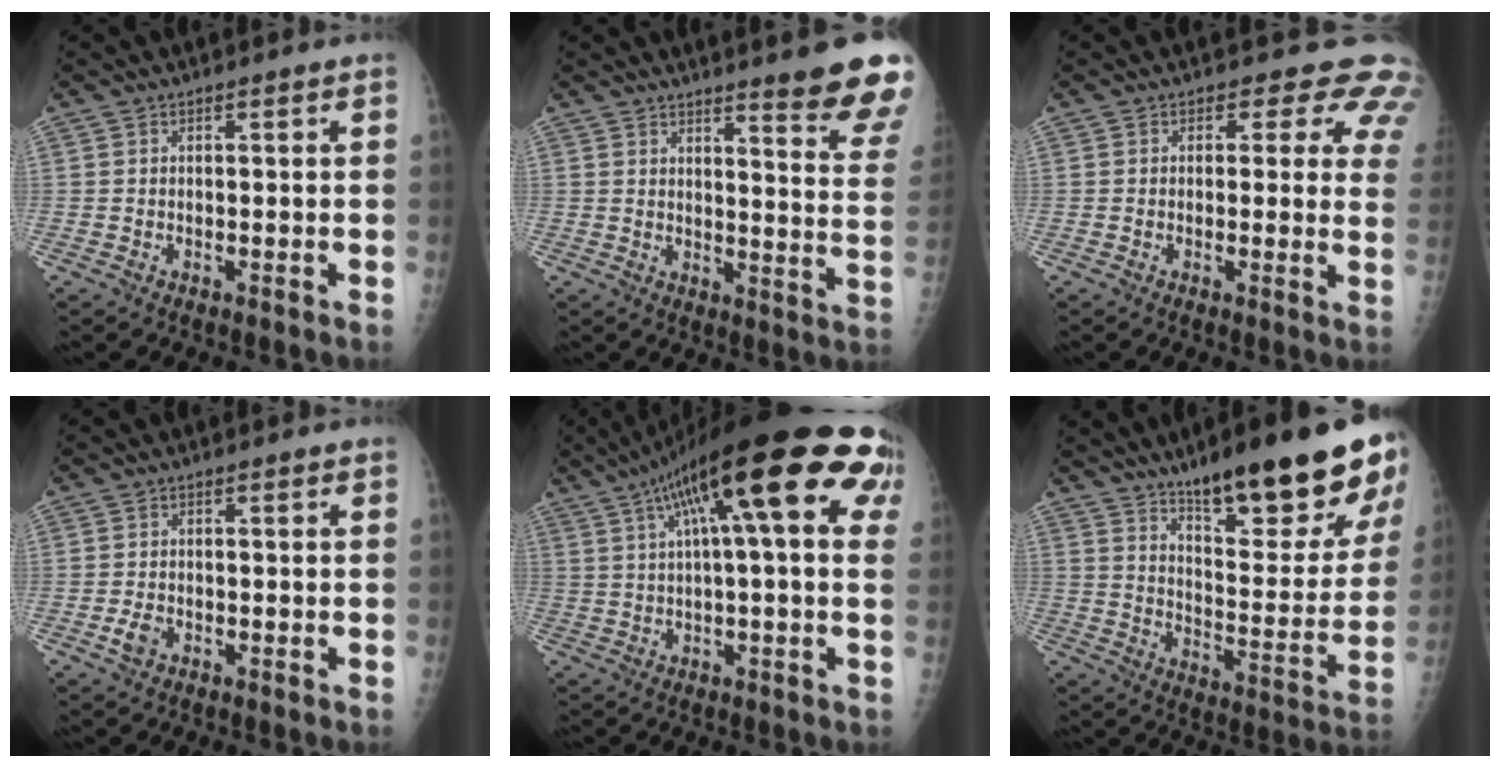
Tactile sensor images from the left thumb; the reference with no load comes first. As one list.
[{"total": 14.3, "force": [11.2, 1.0, 8.8], "torque": [-0.083, -0.089, 0.133]}, {"total": 8.1, "force": [6.1, 4.3, 3.1], "torque": [0.014, -0.024, 0.039]}, {"total": 2.2, "force": [-1.1, 1.5, 1.2], "torque": [-0.026, 0.000, -0.020]}, {"total": 24.9, "force": [9.6, 6.3, 22.1], "torque": [-0.340, 0.040, 0.139]}, {"total": 25.7, "force": [17.3, 6.0, 18.0], "torque": [-0.219, -0.080, 0.257]}]